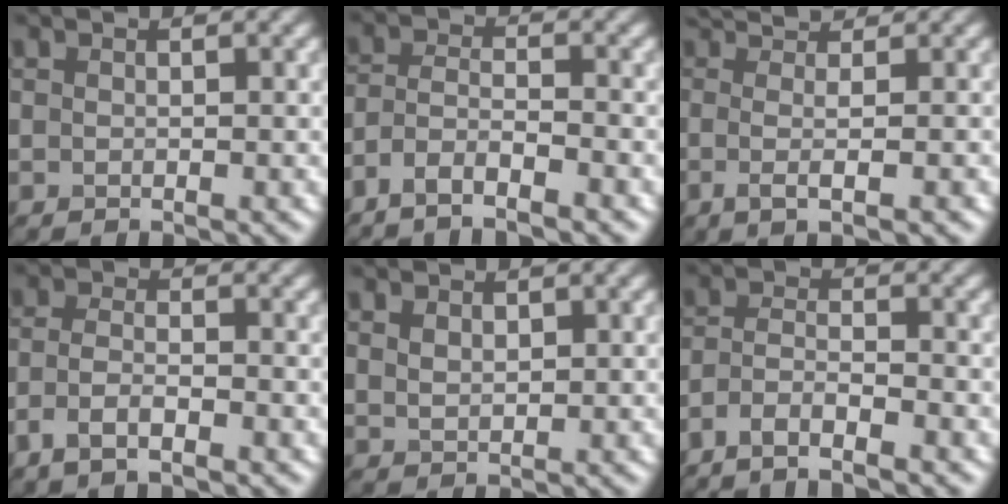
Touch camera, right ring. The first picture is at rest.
{"total": 4.1, "force": [-3.2, 0.9, 2.4], "torque": [-0.049, -0.001, -0.068]}
{"total": 4.5, "force": [0.7, 1.3, 4.3], "torque": [-0.073, 0.007, 0.000]}
{"total": 3.0, "force": [-1.6, 1.0, 2.3], "torque": [-0.049, -0.001, -0.036]}
{"total": 1.5, "force": [0.8, 1.0, 0.8], "torque": [-0.016, -0.001, 0.020]}
{"total": 3.8, "force": [-3.0, 0.7, 2.1], "torque": [-0.043, -0.001, -0.065]}